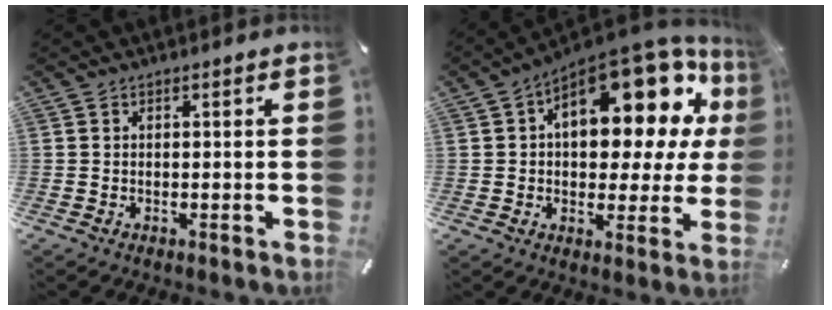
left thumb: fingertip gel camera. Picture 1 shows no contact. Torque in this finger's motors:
{"motor_torque": [2.07, 2.13, 2.02, -0.75, 0.51]}